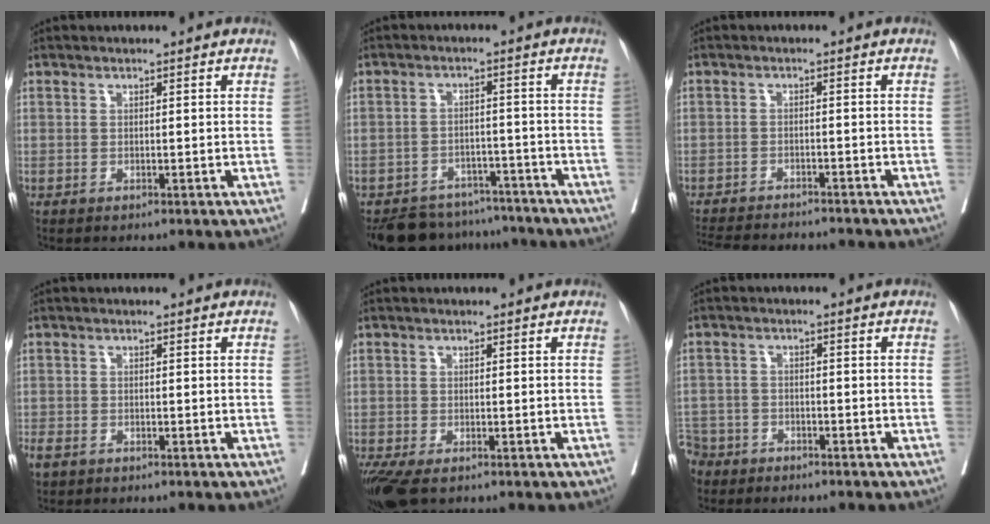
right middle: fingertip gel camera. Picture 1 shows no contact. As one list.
[{"total": 11.6, "force": [-10.4, 4.7, 2.1], "torque": [-0.028, 0.007, -0.143]}, {"total": 13.1, "force": [-12.1, 2.0, 4.6], "torque": [-0.084, -0.014, -0.167]}, {"total": 2.7, "force": [-2.0, 1.4, 1.3], "torque": [-0.029, -0.005, -0.034]}, {"total": 6.1, "force": [-4.1, 2.3, 3.8], "torque": [-0.076, -0.018, -0.072]}, {"total": 6.6, "force": [-5.5, 3.6, 0.2], "torque": [-0.010, -0.003, -0.104]}]